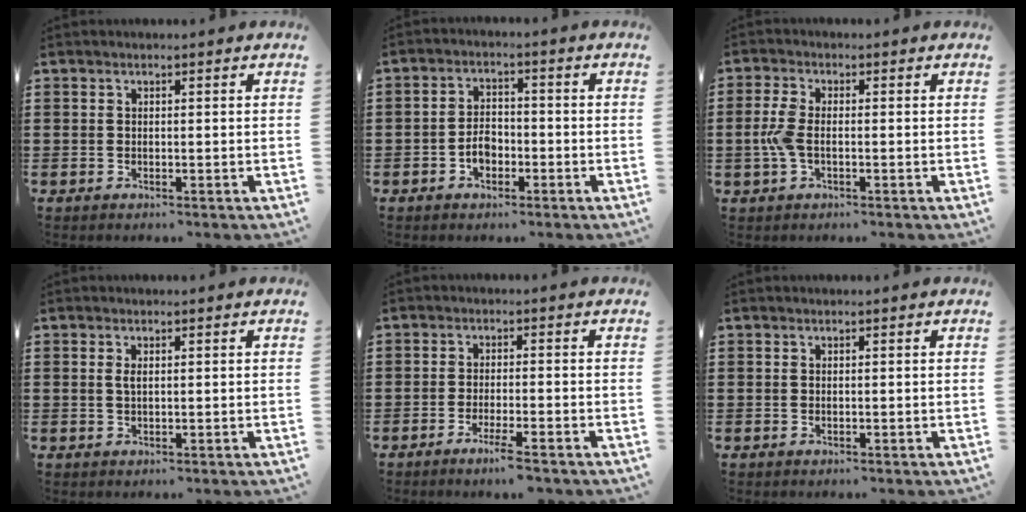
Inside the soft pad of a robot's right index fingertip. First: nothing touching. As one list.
[{"total": 3.6, "force": [-1.5, 2.3, 2.3], "torque": [-0.052, 0.002, -0.032]}, {"total": 4.0, "force": [-0.8, 1.8, 3.5], "torque": [-0.089, -0.006, -0.021]}, {"total": 1.2, "force": [0.3, 0.4, 1.1], "torque": [-0.023, 0.002, 0.005]}, {"total": 5.6, "force": [-4.3, 0.4, 3.6], "torque": [-0.063, -0.007, -0.075]}, {"total": 0.0}]